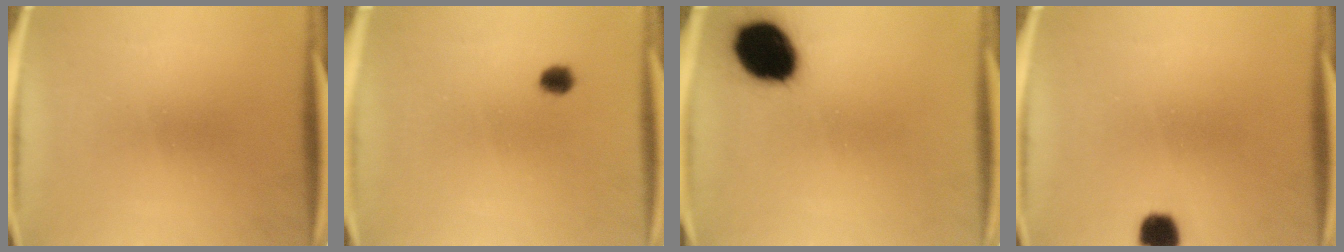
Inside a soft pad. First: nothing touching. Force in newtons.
{"total": 2.4}
{"total": 16.1}
{"total": 4.8}